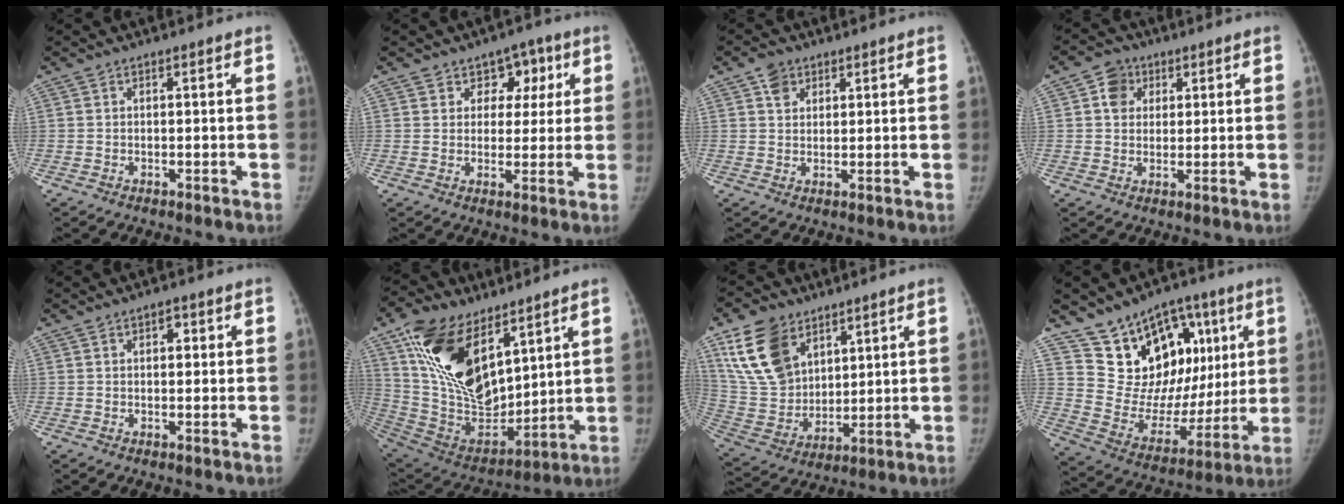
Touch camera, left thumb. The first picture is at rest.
{"total": 6.6, "force": [3.0, 5.3, 2.5], "torque": [0.014, -0.005, 0.037]}
{"total": 3.7, "force": [2.0, 2.8, 1.4], "torque": [-0.005, -0.011, 0.035]}
{"total": 5.4, "force": [2.0, 4.6, 2.0], "torque": [-0.009, -0.003, 0.030]}
{"total": 2.1, "force": [0.7, 1.3, 1.4], "torque": [-0.011, 0.001, 0.008]}
{"total": 24.0, "force": [12.0, 12.9, 16.3], "torque": [-0.282, -0.046, 0.235]}
{"total": 16.0, "force": [8.8, 10.6, 8.1], "torque": [-0.127, -0.036, 0.185]}
{"total": 21.2, "force": [9.3, 14.2, 12.7], "torque": [-0.122, -0.013, 0.167]}